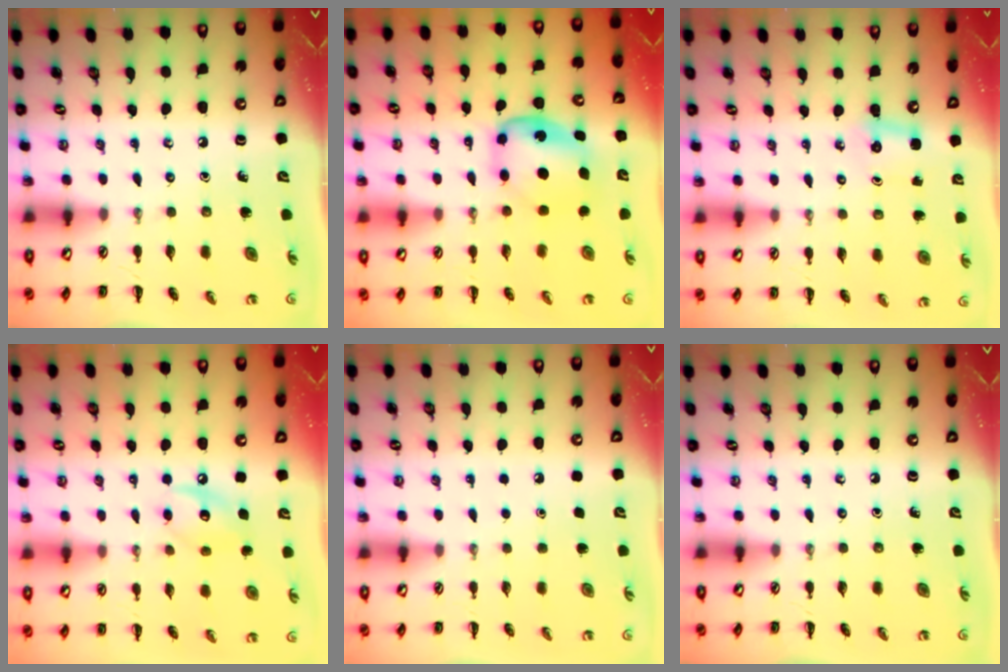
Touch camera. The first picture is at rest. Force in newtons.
{"total": 6.1, "press": 6.1, "slide": 0.3}
{"total": 2.5, "press": 2.4, "slide": 0.8}
{"total": 9.5, "press": 9.5, "slide": 0.8}
{"total": 1.7, "press": 1.7, "slide": 0.1}
{"total": 0.0}